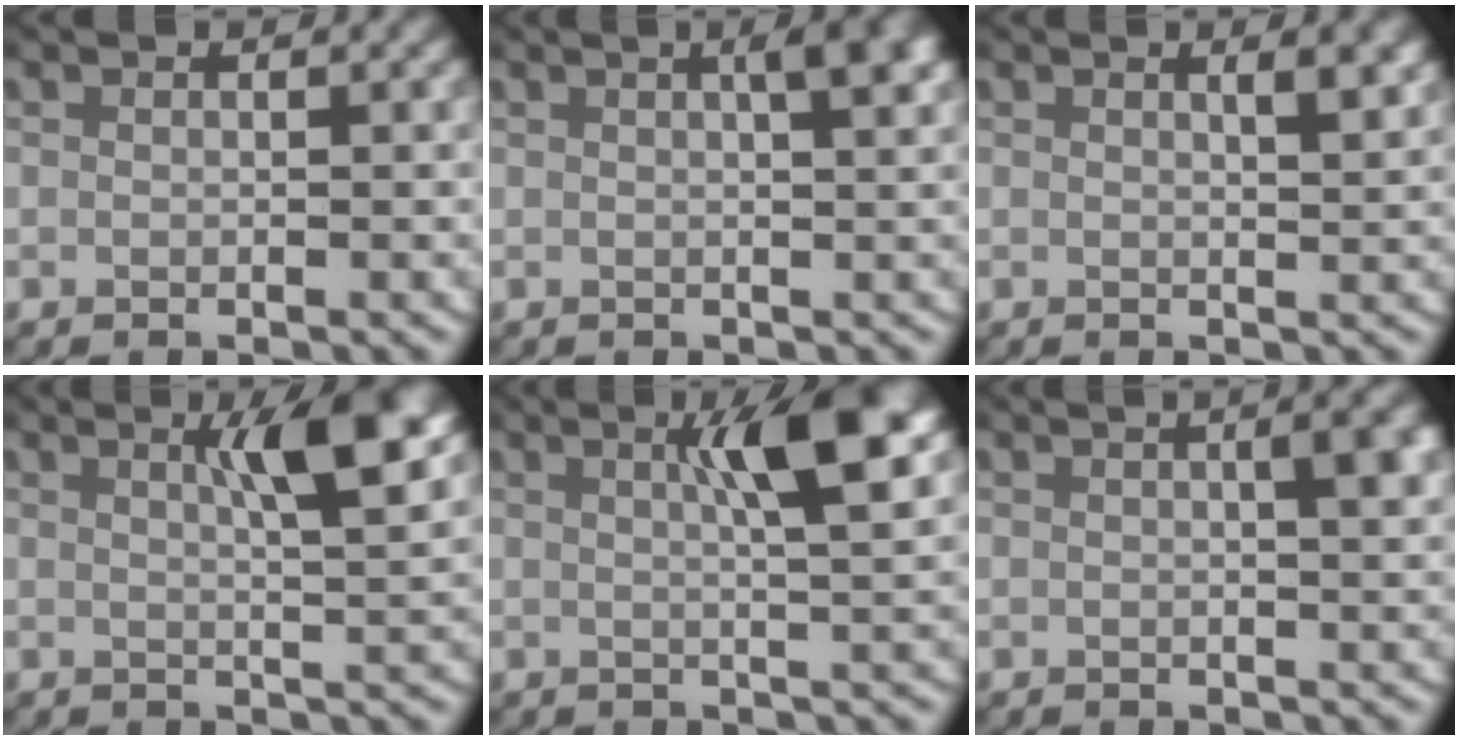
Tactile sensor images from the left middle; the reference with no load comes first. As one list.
[{"total": 4.9, "force": [1.6, 1.6, 4.4], "torque": [-0.051, 0.017, 0.017]}, {"total": 2.0, "force": [1.0, 0.2, 1.7], "torque": [-0.022, -0.002, 0.017]}, {"total": 5.3, "force": [1.9, 0.9, 4.9], "torque": [-0.074, 0.004, 0.027]}, {"total": 6.1, "force": [1.8, 1.0, 5.7], "torque": [-0.086, 0.010, 0.023]}, {"total": 4.1, "force": [1.3, 1.2, 3.6], "torque": [-0.043, 0.016, 0.015]}]